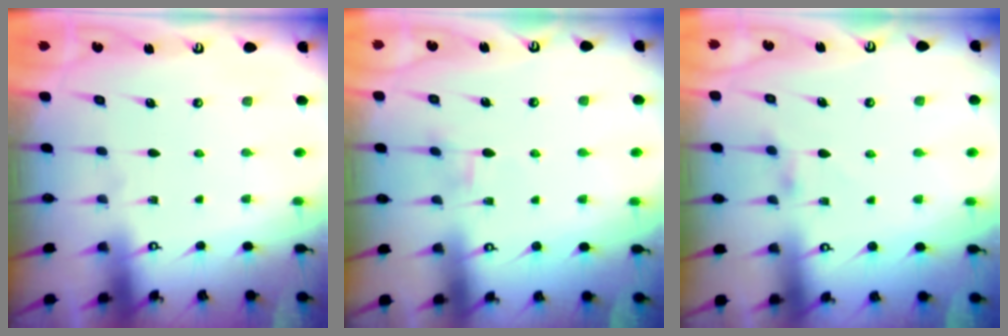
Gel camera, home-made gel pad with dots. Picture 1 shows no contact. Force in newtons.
{"total": 1.9, "press": 1.9, "slide": 0.2}
{"total": 2.4, "press": 2.3, "slide": 0.5}